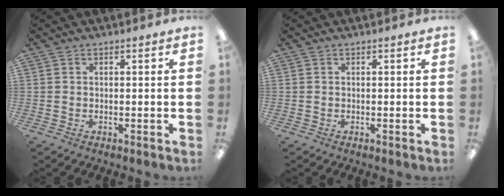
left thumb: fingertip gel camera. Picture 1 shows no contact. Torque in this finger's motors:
{"motor_torque": [-0.03, 0.01, 0.05, -0.04, 0.00]}